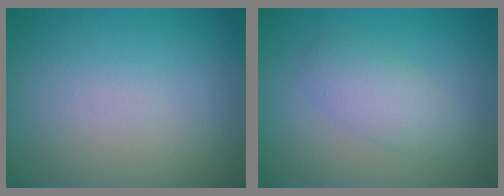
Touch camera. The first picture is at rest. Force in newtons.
{"total": 2.9, "press": 2.9, "slide": 0.0}